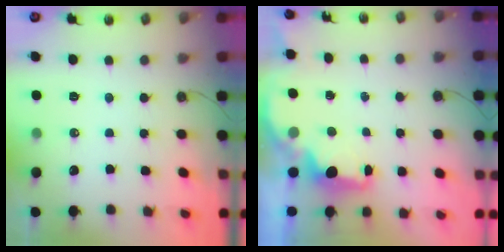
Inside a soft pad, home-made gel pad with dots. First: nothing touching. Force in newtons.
{"total": 2.3, "press": 2.2, "slide": 0.8}